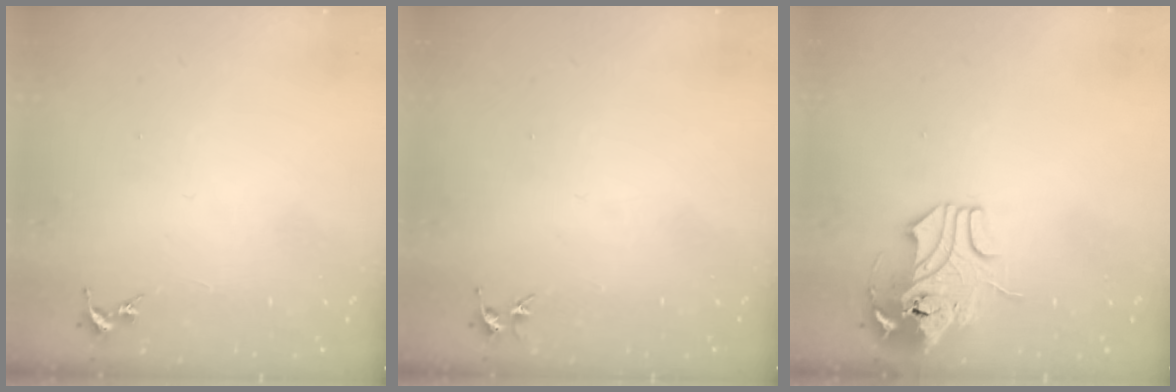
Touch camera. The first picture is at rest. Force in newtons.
{"total": 3.4, "press": 3.4, "slide": 0.4}
{"total": 12.2, "press": 12.1, "slide": 1.7}